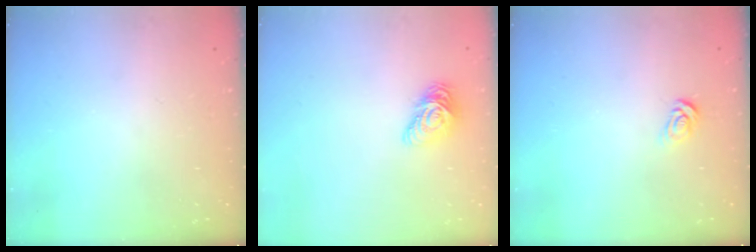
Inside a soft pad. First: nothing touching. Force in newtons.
{"total": 9.4, "press": 9.4, "slide": 0.5}
{"total": 4.3, "press": 4.2, "slide": 0.4}